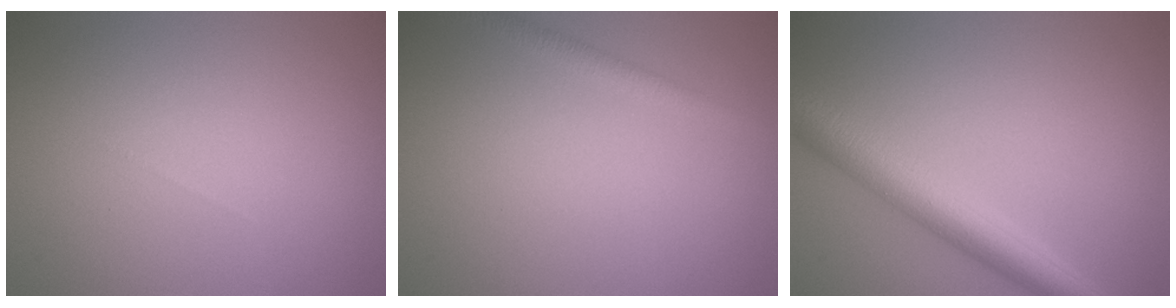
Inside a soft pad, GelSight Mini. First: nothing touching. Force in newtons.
{"total": 1.5, "press": 1.5, "slide": 0.0}
{"total": 5.3, "press": 5.3, "slide": 0.1}